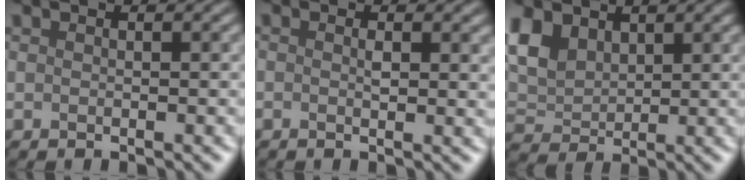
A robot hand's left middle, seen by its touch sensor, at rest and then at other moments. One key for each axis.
{"total": 1.2, "fx": -0.4, "fy": -1.0, "fz": -0.5, "tx": -0.017, "ty": -0.005, "tz": 0.014}
{"total": 2.6, "fx": 2.1, "fy": 1.6, "fz": 0.1, "tx": -0.047, "ty": 0.003, "tz": 0.070}